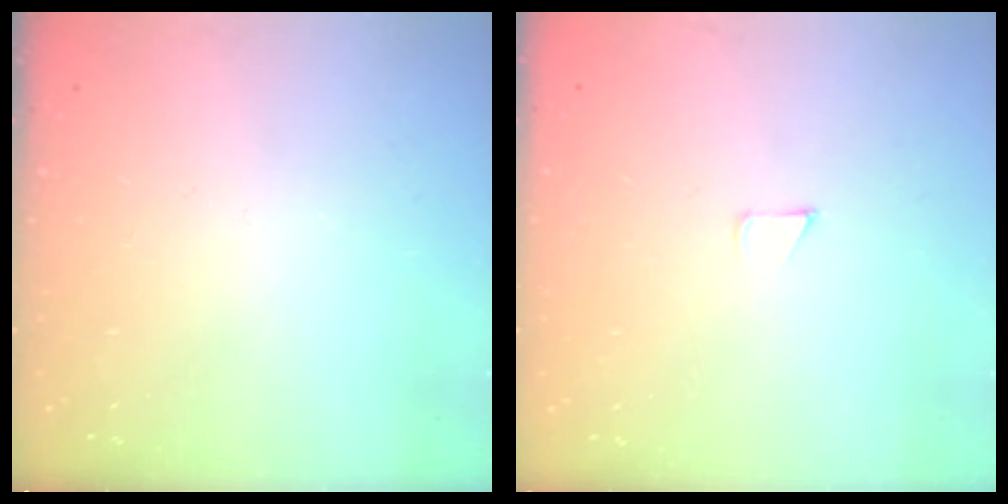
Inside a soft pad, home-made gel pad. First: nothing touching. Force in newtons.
{"total": 2.7, "press": 2.7, "slide": 0.2}